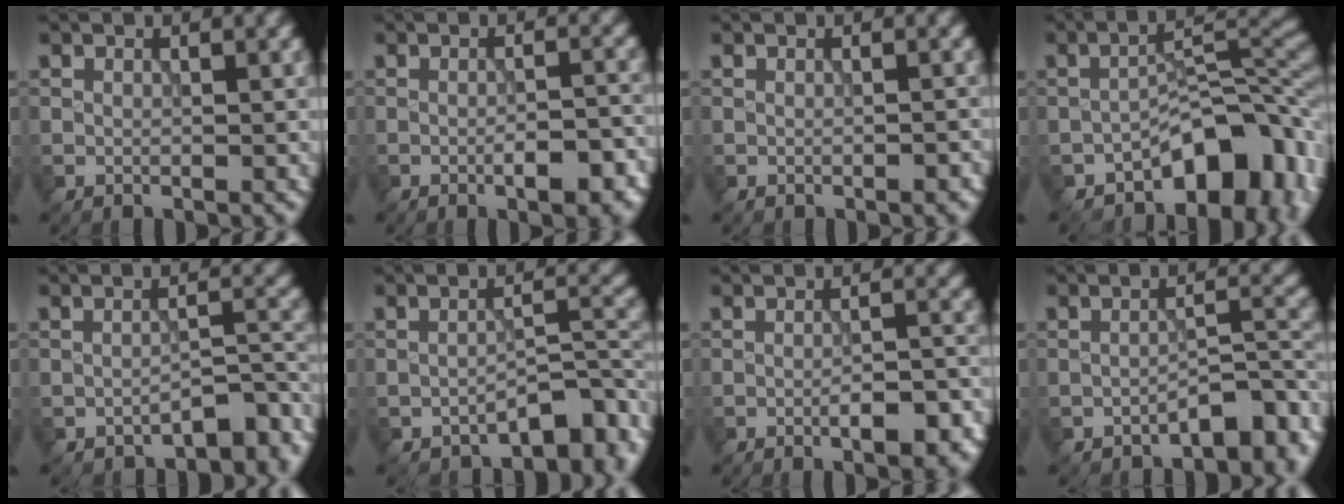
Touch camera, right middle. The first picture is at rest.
{"total": 4.1, "force": [-1.6, 1.2, 3.5], "torque": [-0.054, -0.001, -0.019]}
{"total": 0.8, "force": [-0.4, 0.2, 0.6], "torque": [-0.009, 0.001, -0.006]}
{"total": 9.8, "force": [-5.3, 5.0, 6.6], "torque": [-0.069, 0.006, -0.093]}
{"total": 4.2, "force": [-3.3, 1.3, 2.3], "torque": [-0.025, 0.004, -0.050]}
{"total": 4.6, "force": [-3.3, 1.6, 2.8], "torque": [-0.030, 0.007, -0.051]}
{"total": 4.5, "force": [-1.9, 1.4, 3.9], "torque": [-0.060, 0.001, -0.022]}
{"total": 4.5, "force": [-3.1, 1.5, 2.9], "torque": [-0.034, 0.009, -0.049]}